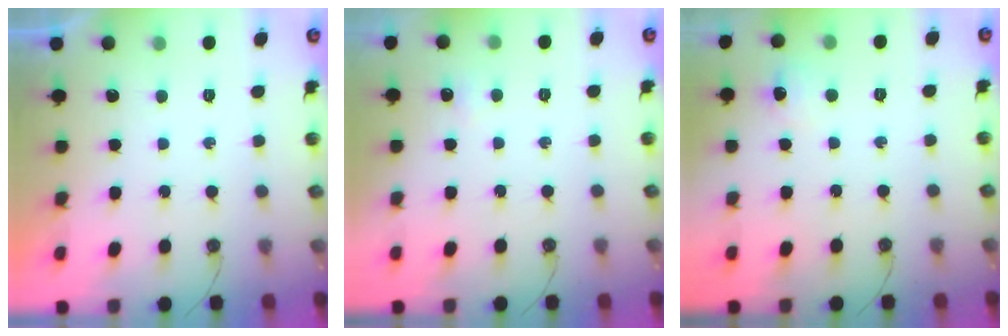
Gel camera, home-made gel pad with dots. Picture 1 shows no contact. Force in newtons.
{"total": 2.7, "press": 2.7, "slide": 0.6}
{"total": 5.9, "press": 5.8, "slide": 0.6}